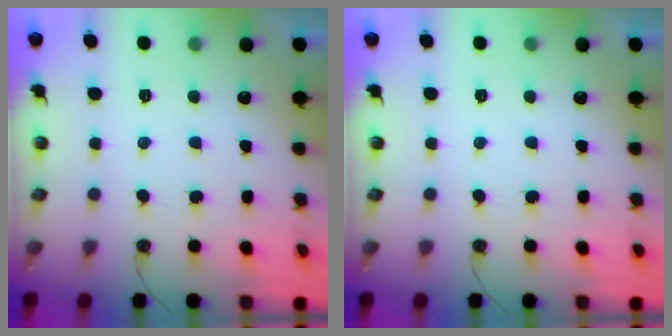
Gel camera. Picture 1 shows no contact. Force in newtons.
{"total": 0.0}